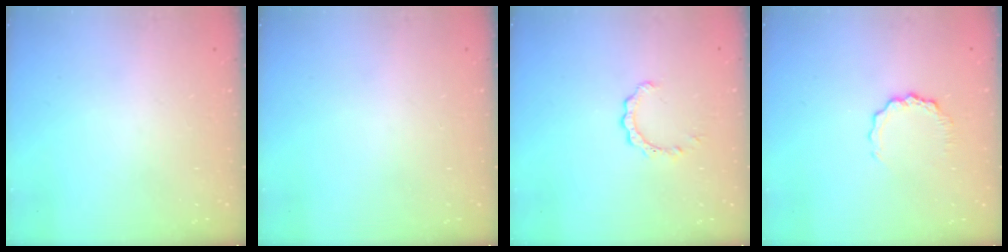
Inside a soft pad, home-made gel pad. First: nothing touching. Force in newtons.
{"total": 0.0}
{"total": 2.4, "press": 2.3, "slide": 0.3}
{"total": 4.7, "press": 4.7, "slide": 0.6}